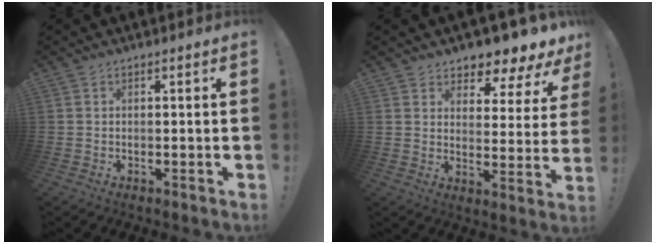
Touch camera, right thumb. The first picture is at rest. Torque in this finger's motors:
{"motor_torque": [0.98, 1.02, 0.84, 0.60, 0.00]}